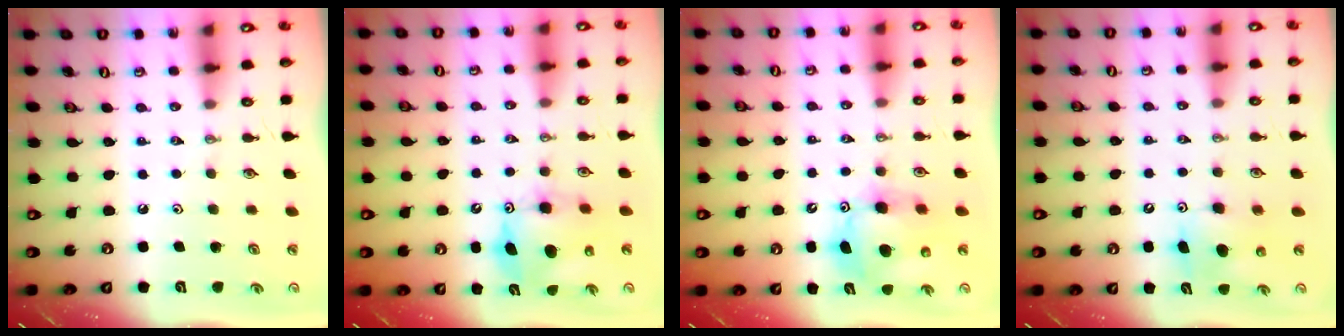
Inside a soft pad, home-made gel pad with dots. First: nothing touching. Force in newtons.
{"total": 9.7, "press": 9.6, "slide": 0.5}
{"total": 11.8, "press": 11.6, "slide": 2.3}
{"total": 8.2, "press": 8.1, "slide": 1.2}